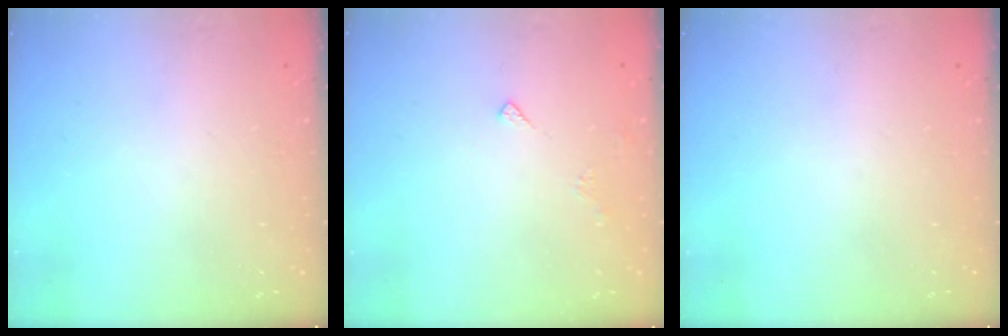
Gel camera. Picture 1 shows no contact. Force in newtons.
{"total": 3.5, "press": 3.5, "slide": 0.5}
{"total": 0.0}